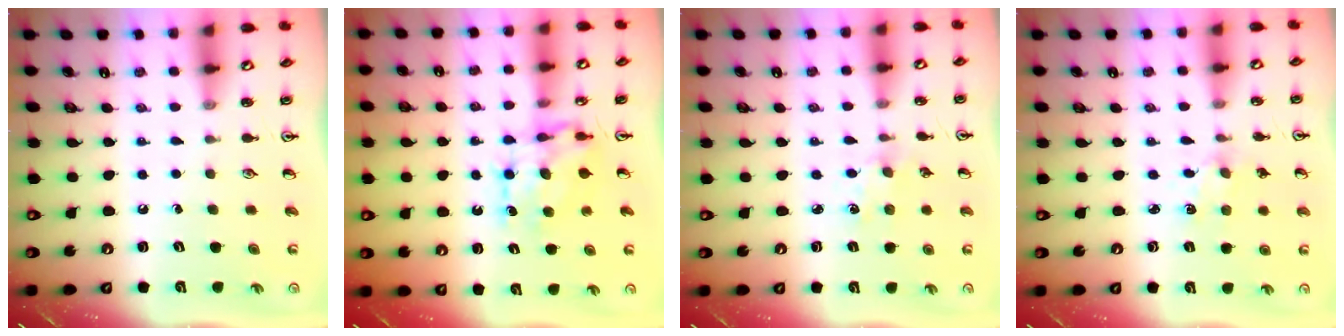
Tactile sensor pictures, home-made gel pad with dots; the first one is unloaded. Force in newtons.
{"total": 7.6, "press": 7.6, "slide": 0.7}
{"total": 2.9, "press": 2.9, "slide": 0.4}
{"total": 1.9, "press": 1.9, "slide": 0.3}